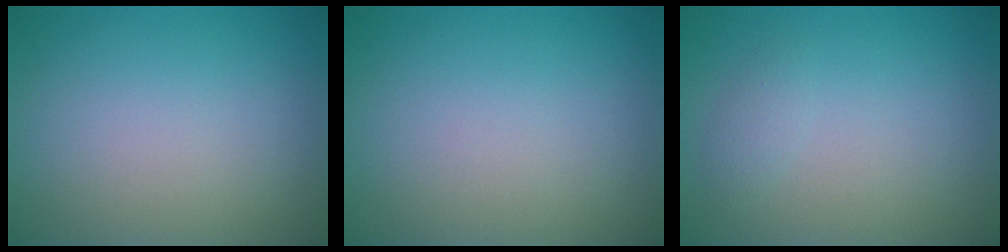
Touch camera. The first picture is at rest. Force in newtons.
{"total": 0.0}
{"total": 1.1, "press": 1.1, "slide": 0.1}